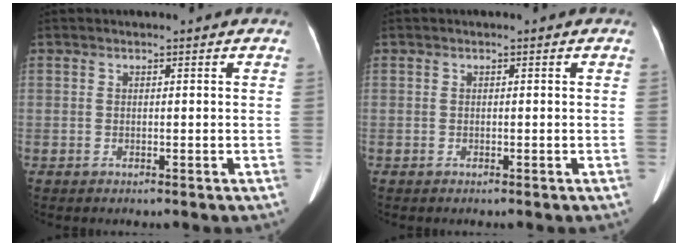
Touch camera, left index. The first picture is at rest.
{"total": 0.0}